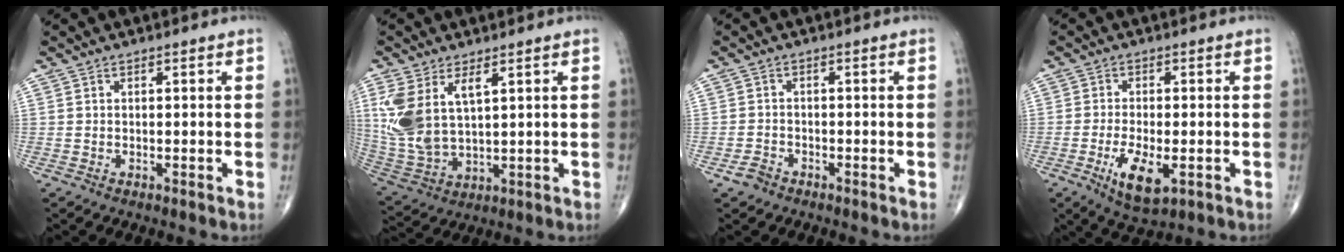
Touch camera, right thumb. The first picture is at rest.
{"total": 11.9, "force": [4.1, 5.9, 9.5], "torque": [-0.205, -0.013, 0.098]}
{"total": 2.3, "force": [-1.6, 1.5, 0.6], "torque": [-0.014, 0.008, -0.029]}
{"total": 7.8, "force": [-2.7, 3.1, 6.6], "torque": [-0.121, -0.010, -0.040]}